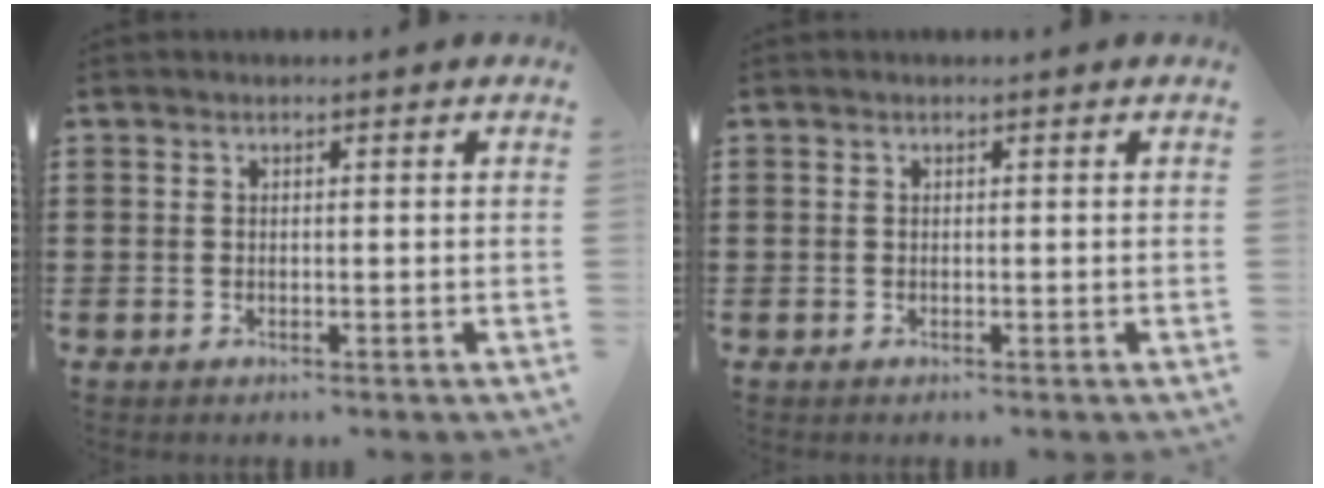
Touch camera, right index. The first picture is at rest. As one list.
[{"total": 0.0}]